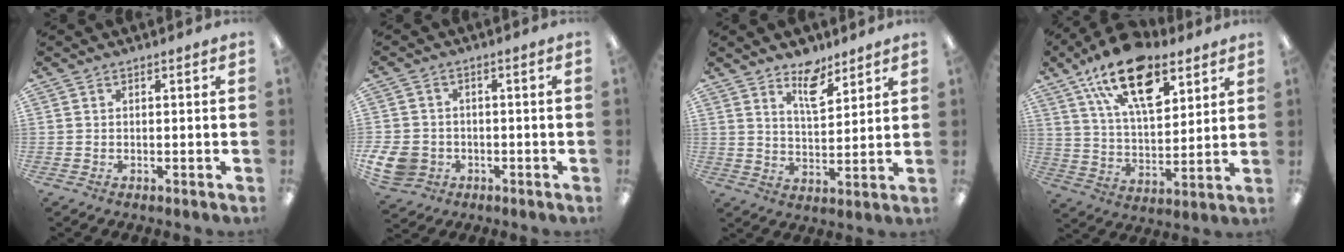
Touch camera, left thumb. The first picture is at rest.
{"total": 7.3, "force": [-2.6, 6.1, 3.2], "torque": [-0.092, 0.019, -0.048]}
{"total": 8.3, "force": [6.3, 3.6, 4.1], "torque": [-0.051, -0.038, 0.106]}
{"total": 20.6, "force": [12.1, 10.2, 13.2], "torque": [-0.217, -0.053, 0.212]}